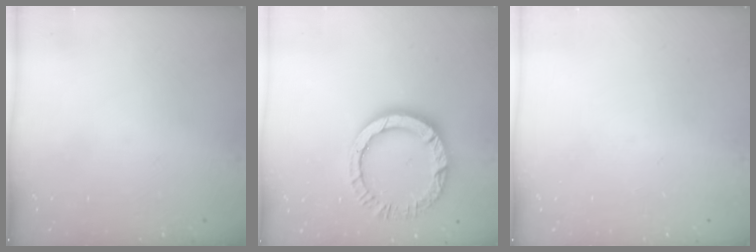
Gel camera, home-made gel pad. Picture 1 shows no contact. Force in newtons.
{"total": 11.7, "press": 11.7, "slide": 1.2}
{"total": 0.0}